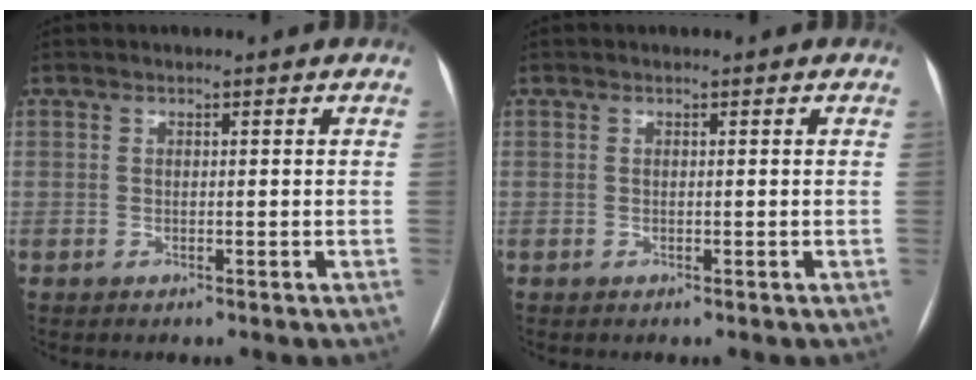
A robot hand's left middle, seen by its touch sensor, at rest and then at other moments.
{"total": 0.0}